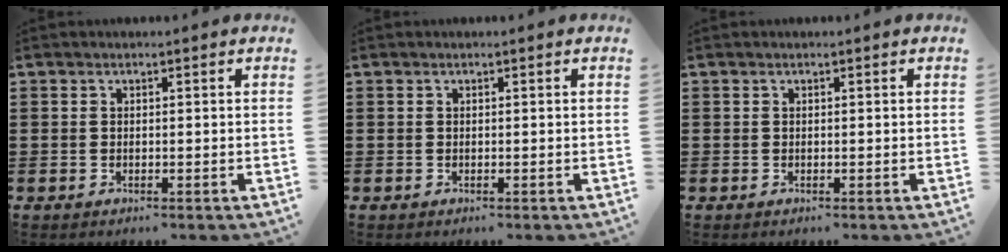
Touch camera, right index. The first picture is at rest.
{"total": 0.0}
{"total": 0.0}